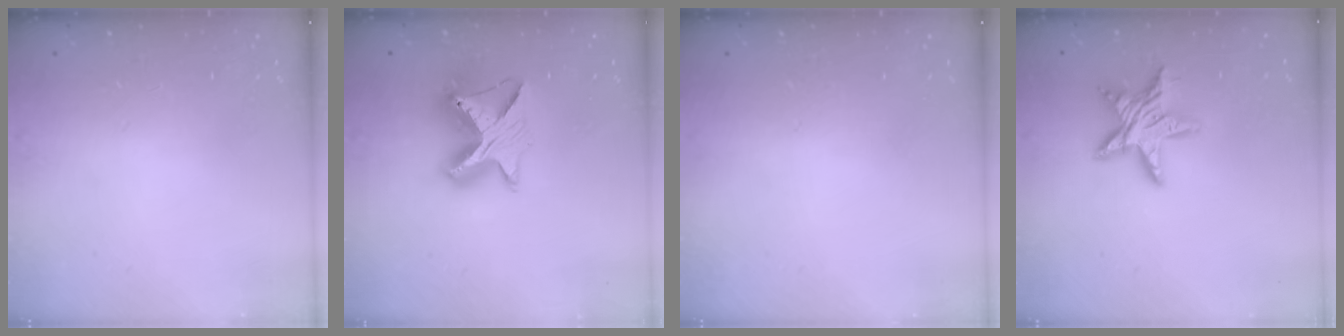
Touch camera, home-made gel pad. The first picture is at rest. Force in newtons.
{"total": 11.1, "press": 11.1, "slide": 1.1}
{"total": 0.0}
{"total": 12.0, "press": 12.0, "slide": 0.8}